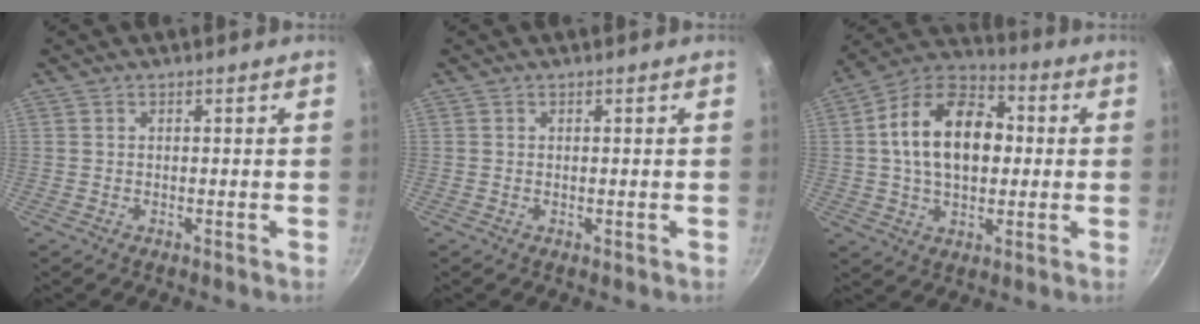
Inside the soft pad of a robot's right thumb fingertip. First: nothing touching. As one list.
[{"total": 0.0}, {"total": 18.1, "force": [1.8, 11.8, 13.6], "torque": [-0.192, 0.027, 0.014]}]